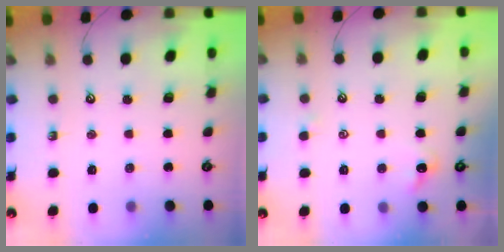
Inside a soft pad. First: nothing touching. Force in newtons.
{"total": 0.6, "press": 0.1, "slide": 0.6}